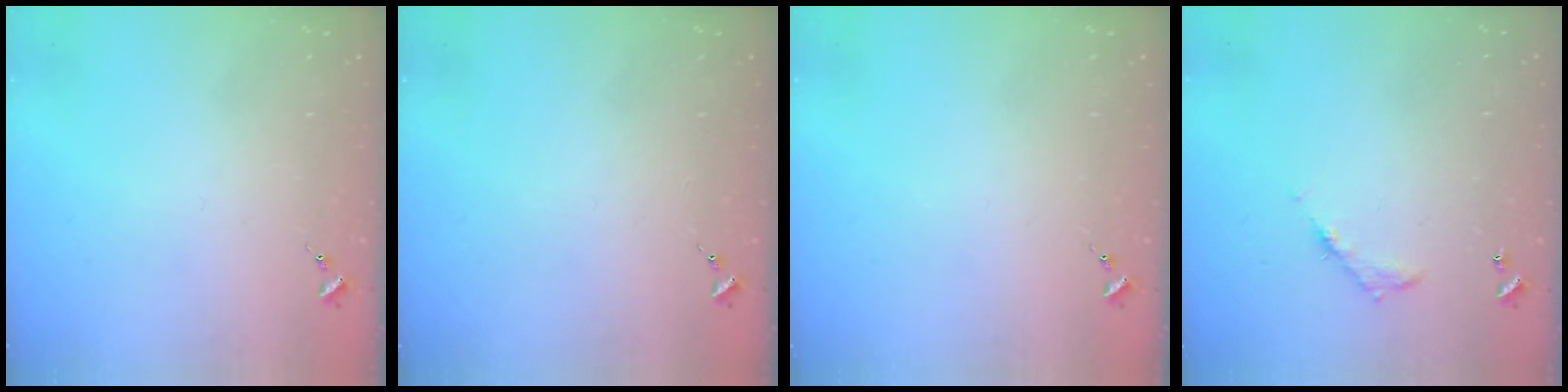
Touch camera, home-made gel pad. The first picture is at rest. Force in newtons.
{"total": 0.0}
{"total": 0.0}
{"total": 5.3, "press": 5.3, "slide": 0.4}